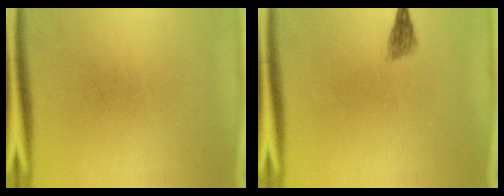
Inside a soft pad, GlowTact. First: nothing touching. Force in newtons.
{"total": 1.8}